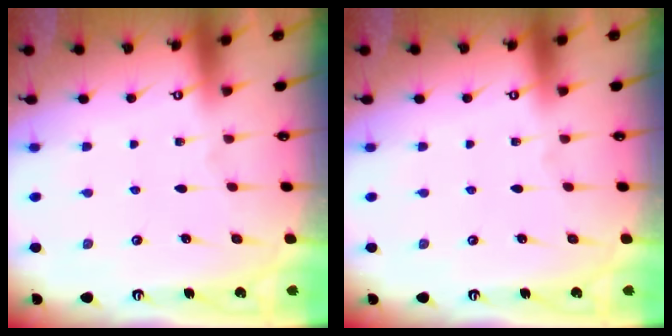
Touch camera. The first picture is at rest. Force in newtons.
{"total": 0.0}